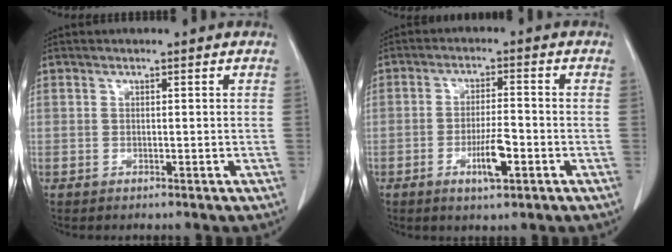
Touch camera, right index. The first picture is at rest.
{"total": 5.6, "force": [-2.2, 1.0, 5.0], "torque": [-0.091, -0.003, -0.037]}